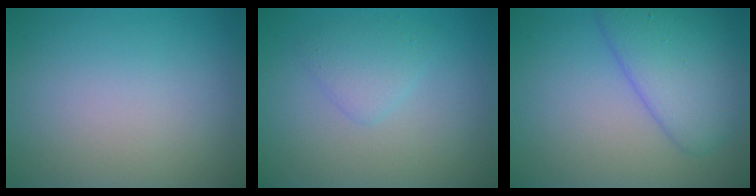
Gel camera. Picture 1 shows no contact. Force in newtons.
{"total": 1.8, "press": 1.8, "slide": 0.1}
{"total": 5.4, "press": 5.4, "slide": 0.2}